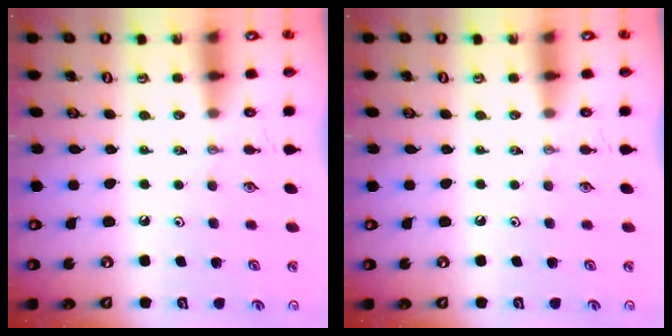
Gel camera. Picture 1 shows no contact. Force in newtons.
{"total": 0.0}